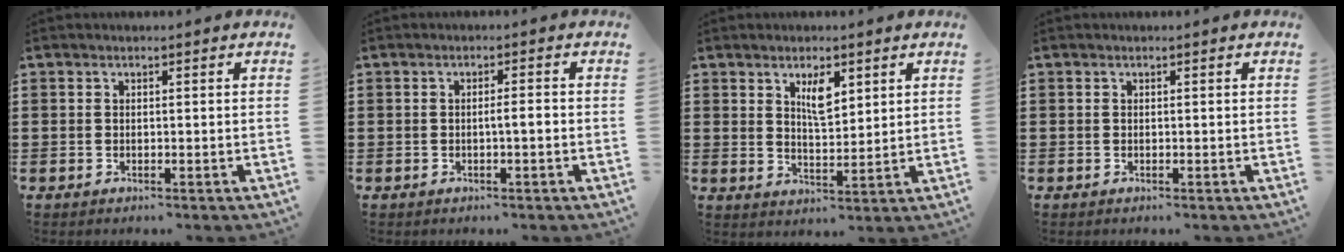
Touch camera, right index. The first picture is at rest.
{"total": 1.7, "force": [-0.4, 0.1, 1.7], "torque": [-0.029, -0.001, -0.008]}
{"total": 4.4, "force": [2.4, 1.7, 3.3], "torque": [-0.055, 0.000, 0.038]}
{"total": 0.0}